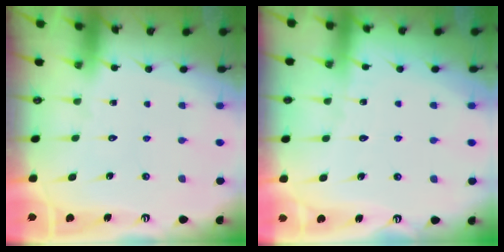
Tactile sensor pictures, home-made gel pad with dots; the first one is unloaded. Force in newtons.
{"total": 1.9, "press": 1.9, "slide": 0.2}